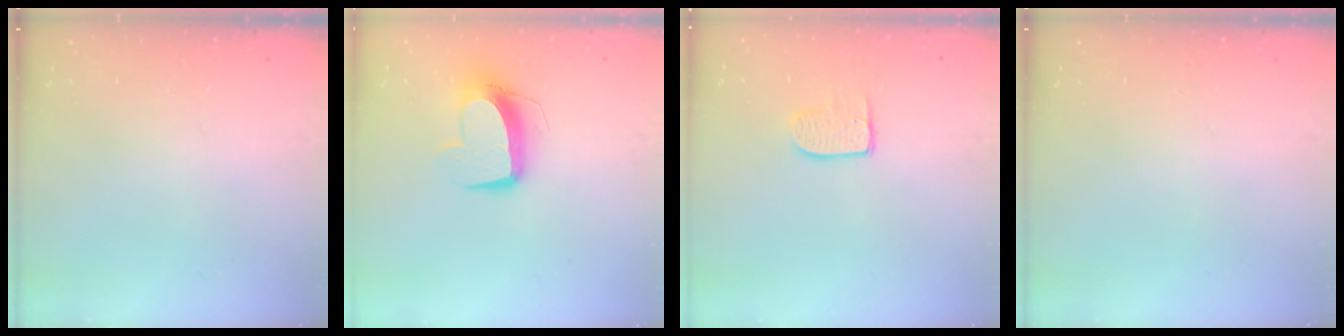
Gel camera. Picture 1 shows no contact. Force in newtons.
{"total": 10.7, "press": 10.6, "slide": 1.1}
{"total": 6.8, "press": 6.7, "slide": 0.4}
{"total": 0.0}